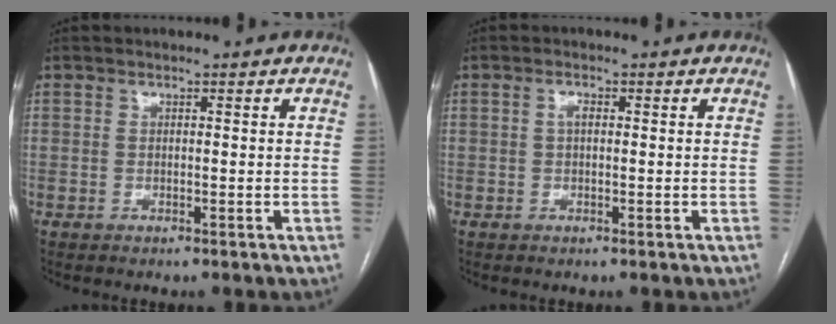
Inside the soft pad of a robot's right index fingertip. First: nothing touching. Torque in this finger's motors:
{"motor_torque": [0.17, 0.08, 0.18, 0.04]}